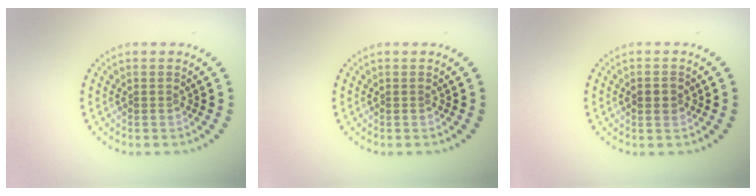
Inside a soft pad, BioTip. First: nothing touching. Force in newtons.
{"total": 0.0}
{"total": 1.2, "press": 1.2, "slide": 0.2}